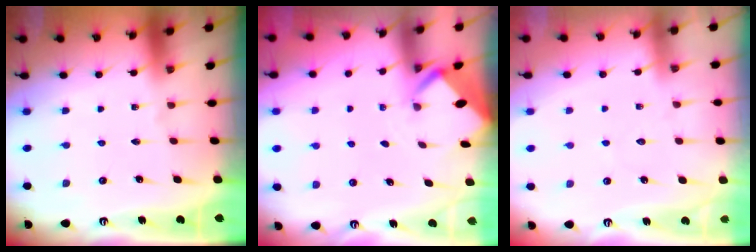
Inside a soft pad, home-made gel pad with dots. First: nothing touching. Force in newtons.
{"total": 1.9, "press": 1.9, "slide": 0.1}
{"total": 3.8, "press": 3.8, "slide": 0.4}